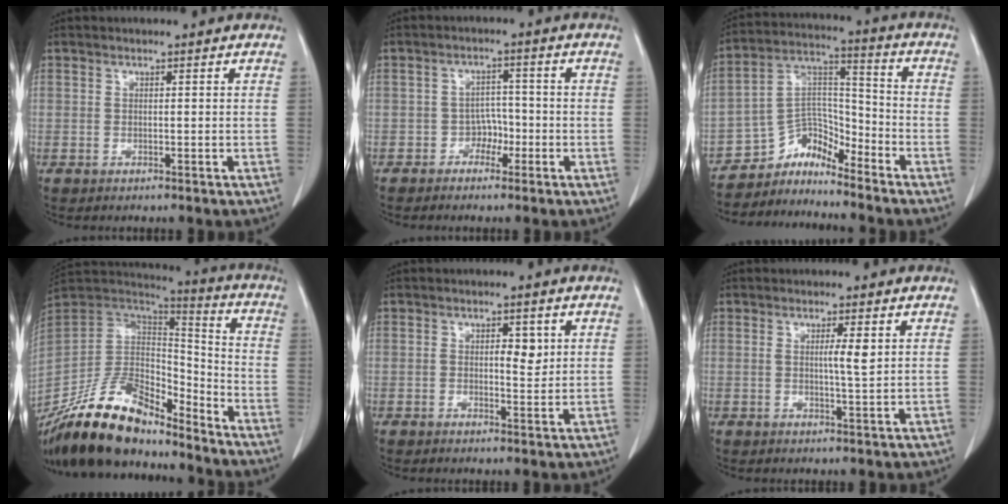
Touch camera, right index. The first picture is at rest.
{"total": 2.9, "force": [-1.5, 2.2, 1.1], "torque": [-0.006, 0.012, -0.028]}
{"total": 7.1, "force": [-7.0, 1.6, -0.1], "torque": [0.008, 0.059, -0.131]}
{"total": 21.1, "force": [-17.1, 7.3, 9.8], "torque": [-0.204, 0.010, -0.313]}
{"total": 3.1, "force": [0.7, 1.2, 2.8], "torque": [-0.041, -0.002, 0.009]}
{"total": 3.0, "force": [0.7, -0.1, 2.9], "torque": [-0.049, -0.004, 0.009]}